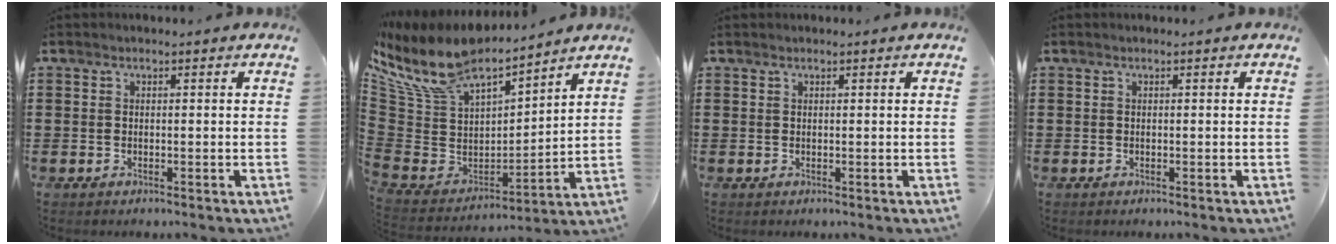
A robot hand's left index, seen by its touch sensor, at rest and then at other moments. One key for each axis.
{"total": 10.9, "fx": 8.7, "fy": 3.8, "fz": 5.5, "tx": -0.155, "ty": -0.068, "tz": 0.149}
{"total": 0.0}
{"total": 0.0}